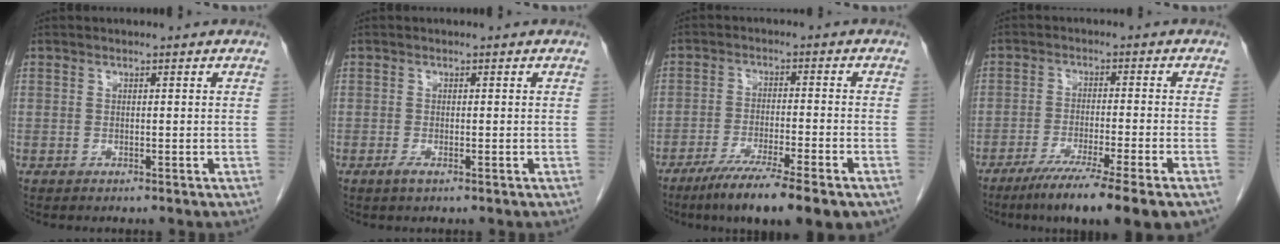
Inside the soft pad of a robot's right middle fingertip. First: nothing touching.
{"total": 1.9, "force": [-1.0, 0.4, 1.6], "torque": [-0.032, -0.003, -0.019]}
{"total": 12.5, "force": [-8.9, 1.0, 8.8], "torque": [-0.134, -0.029, -0.138]}
{"total": 11.9, "force": [-8.3, -0.5, 8.5], "torque": [-0.129, -0.032, -0.127]}